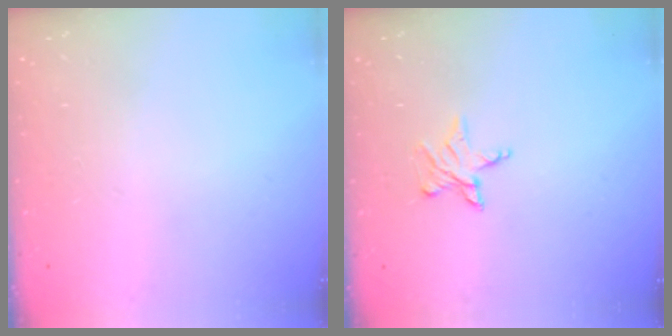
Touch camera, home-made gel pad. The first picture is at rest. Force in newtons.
{"total": 4.9, "press": 4.9, "slide": 0.4}